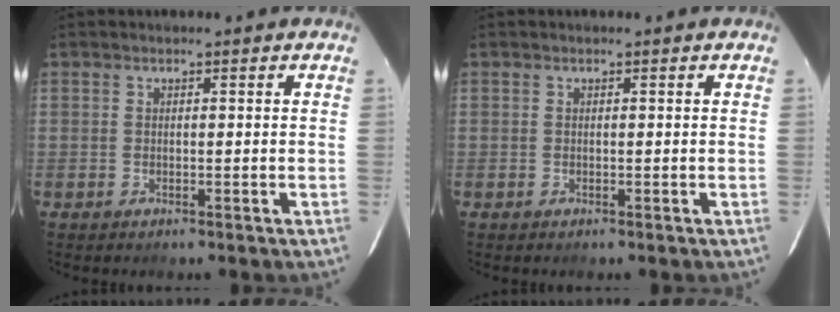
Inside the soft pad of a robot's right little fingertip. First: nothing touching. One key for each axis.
{"total": 0.0}